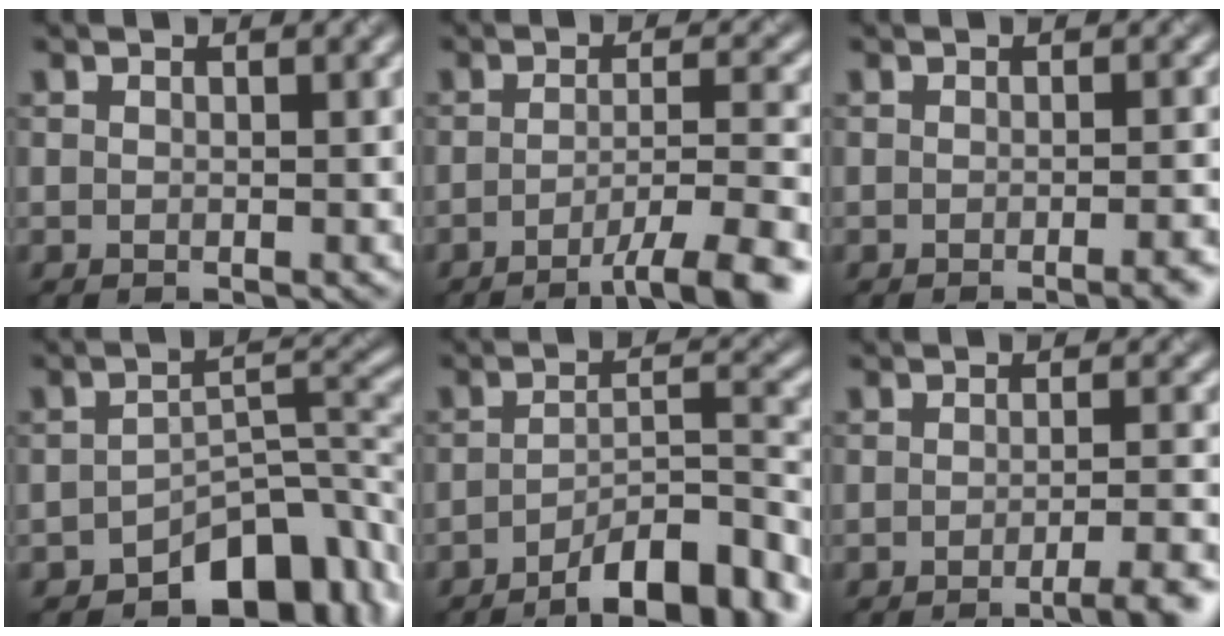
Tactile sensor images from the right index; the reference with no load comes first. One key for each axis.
{"total": 6.5, "fx": -4.0, "fy": 1.1, "fz": 5.1, "tx": -0.069, "ty": 0.007, "tz": -0.059}
{"total": 2.4, "fx": -1.5, "fy": 0.4, "fz": 1.8, "tx": -0.022, "ty": 0.001, "tz": -0.016}
{"total": 7.4, "fx": -4.9, "fy": 3.6, "fz": 4.3, "tx": -0.040, "ty": 0.002, "tz": -0.079}
{"total": 8.1, "fx": -5.9, "fy": 1.7, "fz": 5.3, "tx": -0.078, "ty": 0.008, "tz": -0.094}
{"total": 3.9, "fx": -2.6, "fy": 0.5, "fz": 3.0, "tx": -0.038, "ty": 0.004, "tz": -0.039}